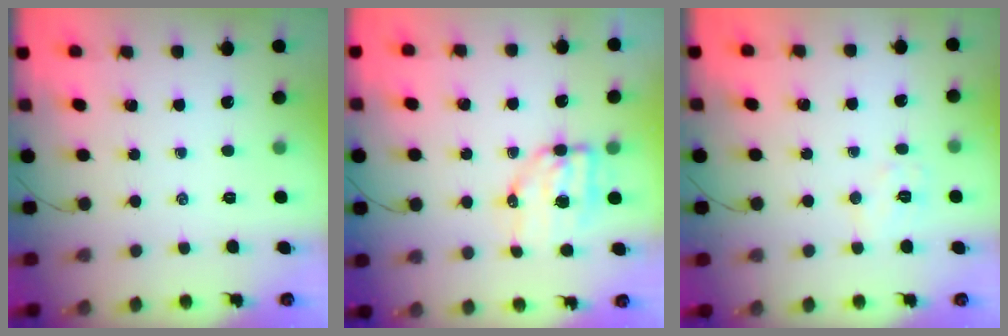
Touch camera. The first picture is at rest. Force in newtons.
{"total": 6.6, "press": 6.5, "slide": 1.3}
{"total": 6.5, "press": 6.4, "slide": 1.2}